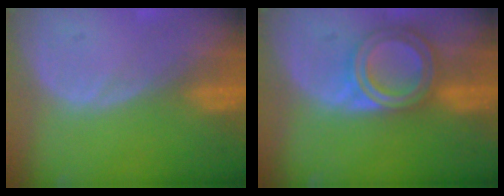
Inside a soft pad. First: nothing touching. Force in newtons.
{"total": 6.9, "press": 6.1, "slide": 3.1}